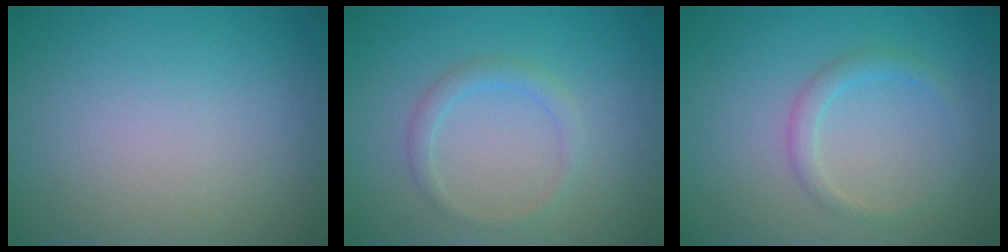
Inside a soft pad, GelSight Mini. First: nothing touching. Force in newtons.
{"total": 1.6, "press": 1.6, "slide": 0.1}
{"total": 1.6, "press": 1.6, "slide": 0.1}